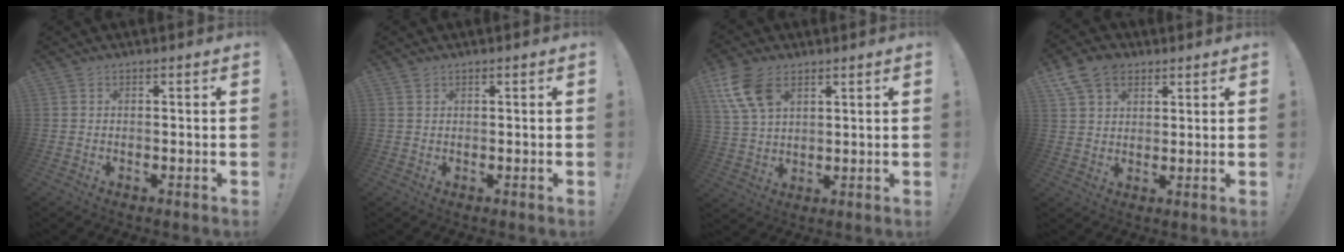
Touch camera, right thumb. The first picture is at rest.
{"total": 0.9, "force": [0.7, 0.5, 0.2], "torque": [-0.001, -0.001, 0.014]}
{"total": 11.7, "force": [5.9, 6.8, 7.4], "torque": [-0.151, -0.013, 0.116]}
{"total": 10.1, "force": [5.8, 6.9, 4.6], "torque": [-0.075, -0.018, 0.112]}